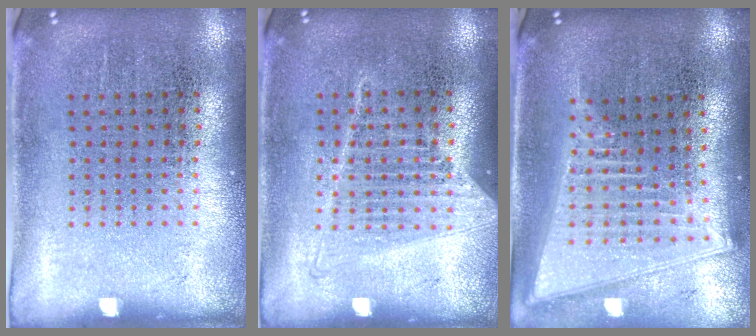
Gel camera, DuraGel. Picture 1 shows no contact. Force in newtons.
{"total": 1.2, "press": 1.1, "slide": 0.5}
{"total": 2.1, "press": 1.7, "slide": 1.2}